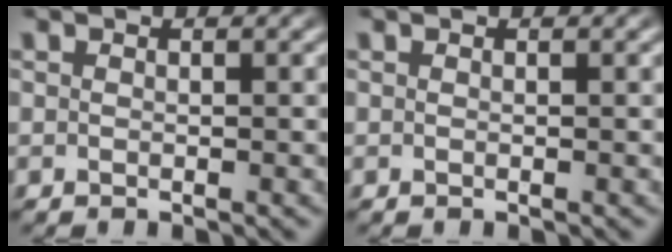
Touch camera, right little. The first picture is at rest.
{"total": 0.0}